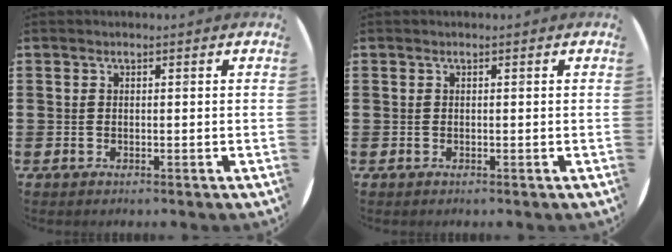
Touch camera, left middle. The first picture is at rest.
{"total": 0.0}